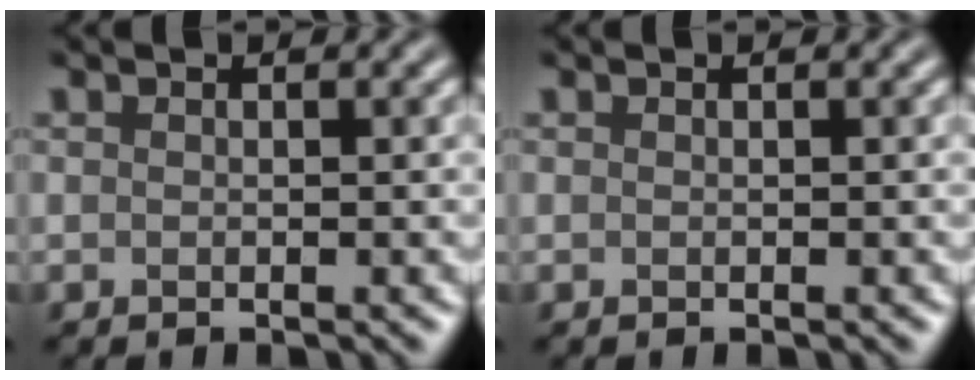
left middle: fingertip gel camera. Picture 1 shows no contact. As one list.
[{"total": 0.0}]